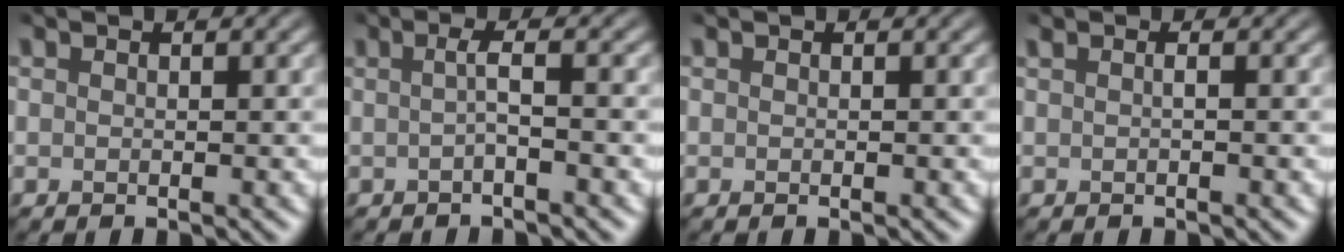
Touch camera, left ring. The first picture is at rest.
{"total": 1.8, "force": [-0.2, 0.4, 1.8], "torque": [-0.030, -0.002, -0.007]}
{"total": 0.0}
{"total": 0.6, "force": [0.1, 0.1, 0.6], "torque": [-0.014, 0.002, -0.001]}